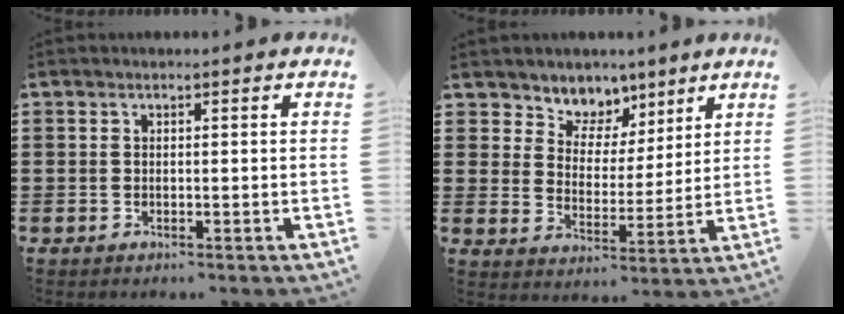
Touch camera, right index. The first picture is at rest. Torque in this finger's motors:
{"motor_torque": [0.65, 0.39, 0.12, 0.03]}